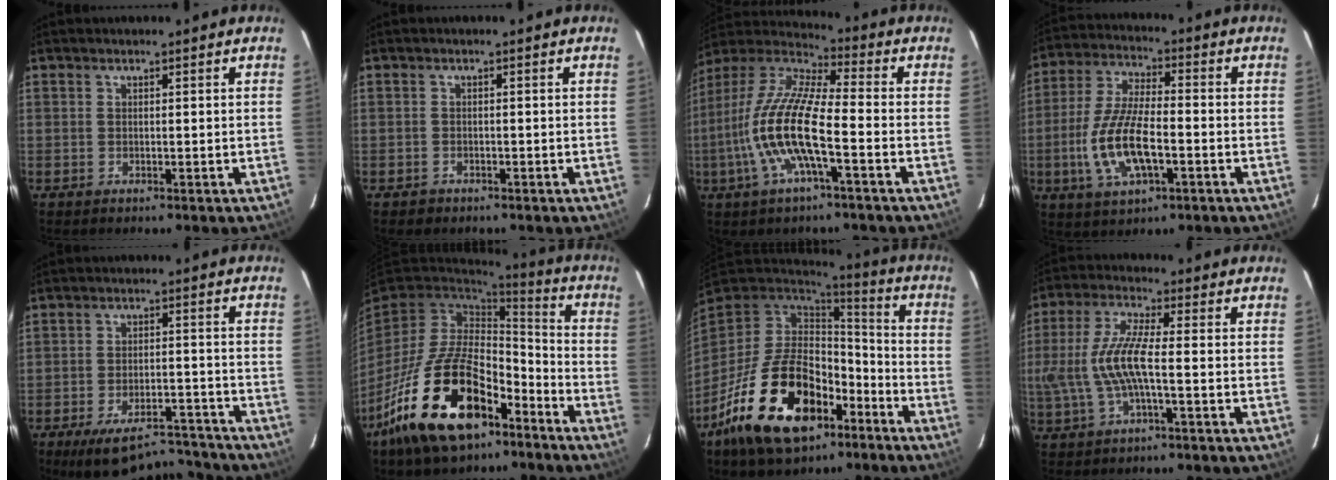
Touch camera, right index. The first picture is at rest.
{"total": 1.6, "force": [-1.1, 1.2, 0.1], "torque": [-0.006, 0.003, -0.015]}
{"total": 15.6, "force": [-4.4, 3.4, 14.6], "torque": [-0.296, -0.004, -0.094]}
{"total": 13.4, "force": [-3.7, 5.1, 11.7], "torque": [-0.249, -0.004, -0.070]}
{"total": 15.6, "force": [-13.4, 4.9, 6.2], "torque": [-0.115, 0.009, -0.180]}
{"total": 23.0, "force": [-13.1, 11.4, 15.0], "torque": [-0.294, -0.002, -0.220]}
{"total": 23.1, "force": [-11.5, 13.1, 15.1], "torque": [-0.310, -0.013, -0.182]}
{"total": 10.4, "force": [-1.6, 2.3, 10.0], "torque": [-0.216, 0.000, -0.024]}